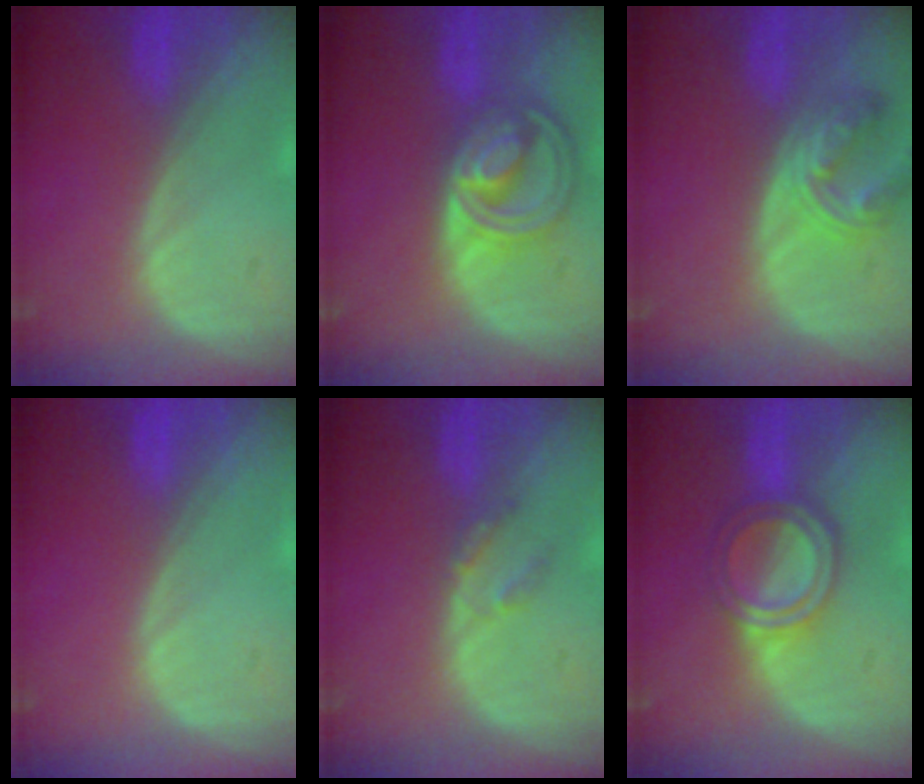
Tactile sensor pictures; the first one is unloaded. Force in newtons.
{"total": 8.6, "press": 7.3, "slide": 4.6}
{"total": 7.0, "press": 6.3, "slide": 3.0}
{"total": 0.0}
{"total": 2.2, "press": 2.1, "slide": 0.4}
{"total": 6.0, "press": 5.5, "slide": 2.4}